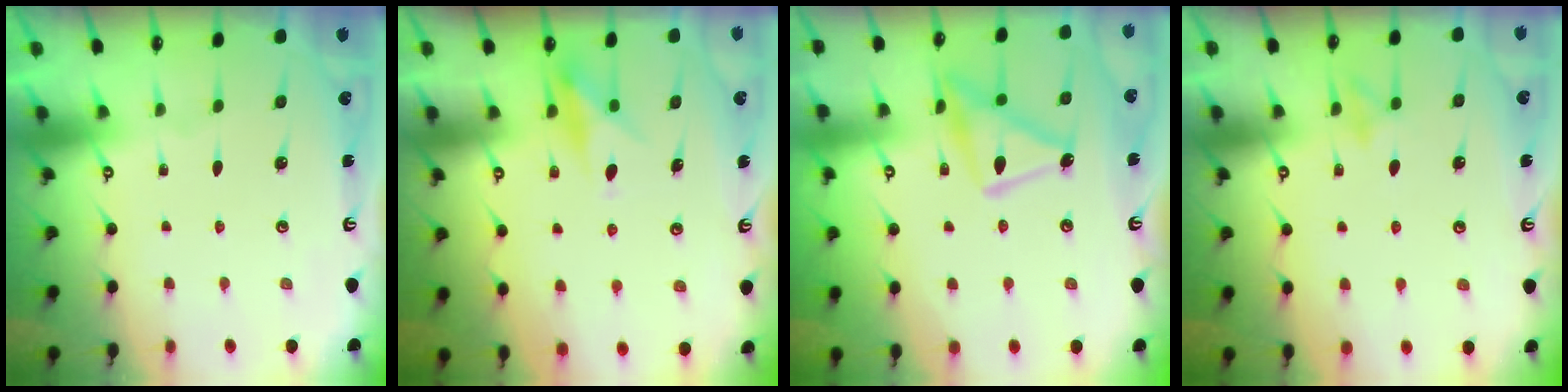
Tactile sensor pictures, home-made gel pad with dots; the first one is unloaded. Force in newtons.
{"total": 9.4, "press": 9.4, "slide": 0.4}
{"total": 15.2, "press": 15.1, "slide": 1.1}
{"total": 10.1, "press": 10.0, "slide": 1.4}